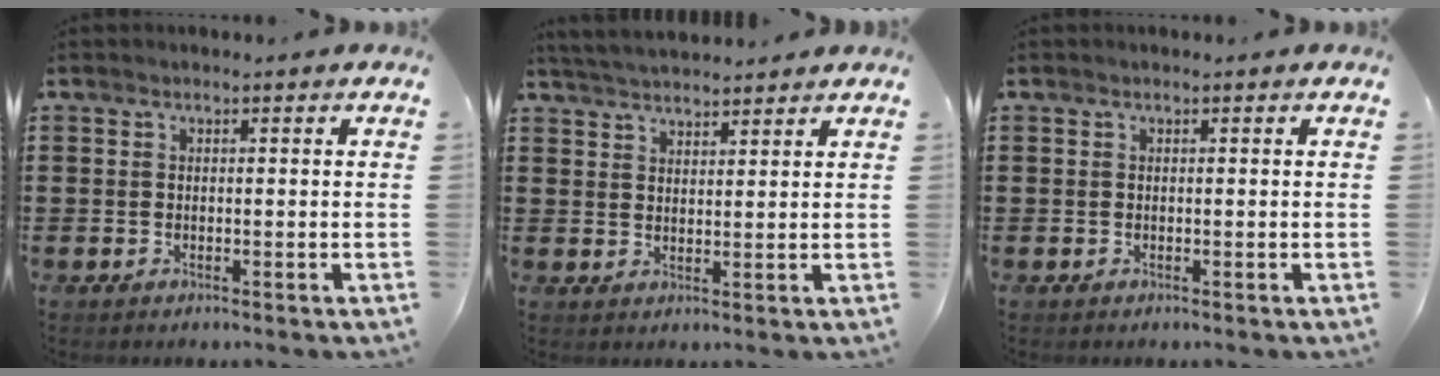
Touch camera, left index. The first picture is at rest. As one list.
[{"total": 3.4, "force": [3.4, 0.2, 0.3], "torque": [-0.017, -0.007, 0.064]}, {"total": 0.0}]